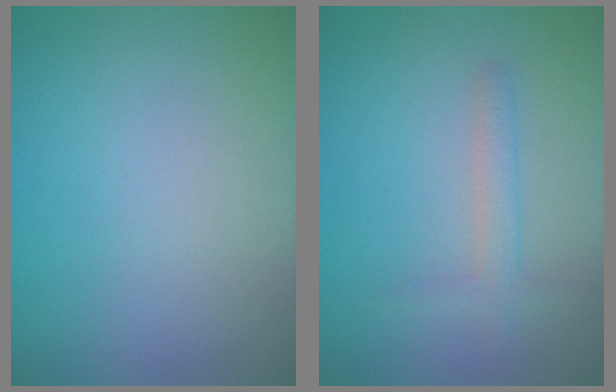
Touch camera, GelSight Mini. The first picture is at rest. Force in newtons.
{"total": 1.5, "press": 1.5, "slide": 0.0}